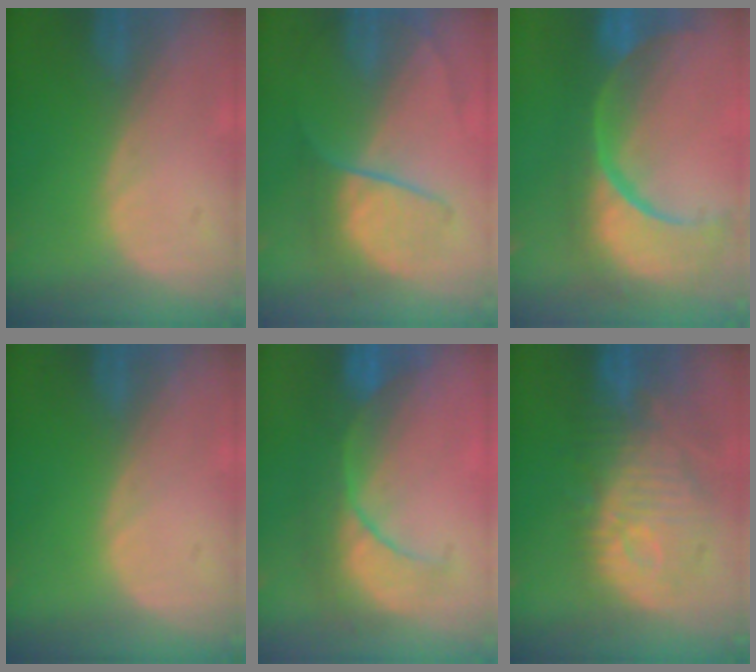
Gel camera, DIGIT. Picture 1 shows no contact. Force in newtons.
{"total": 6.3, "press": 6.3, "slide": 0.7}
{"total": 14.0, "press": 11.2, "slide": 8.4}
{"total": 0.0}
{"total": 8.4, "press": 8.3, "slide": 1.3}
{"total": 12.2, "press": 10.9, "slide": 5.4}